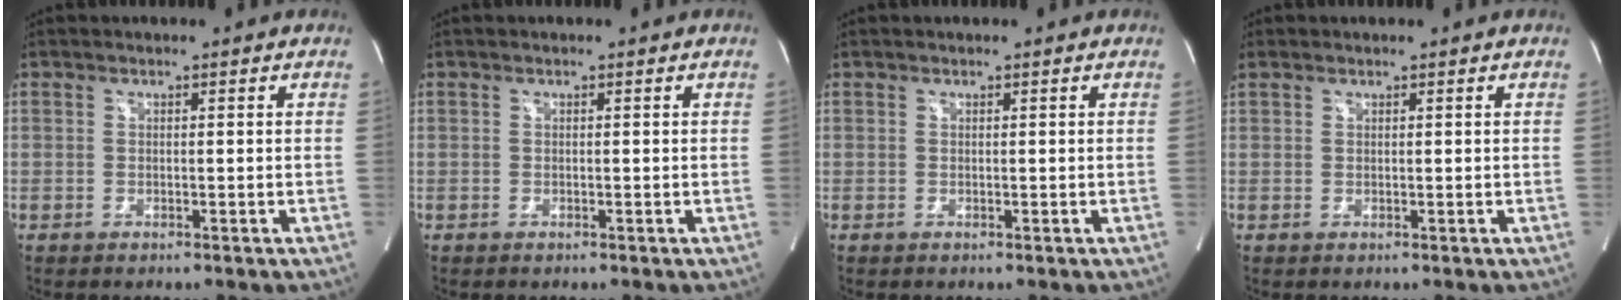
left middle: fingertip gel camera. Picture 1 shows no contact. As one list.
[{"total": 0.0}, {"total": 0.0}, {"total": 1.2, "force": [1.1, 0.5, 0.1], "torque": [-0.012, 0.014, 0.025]}]